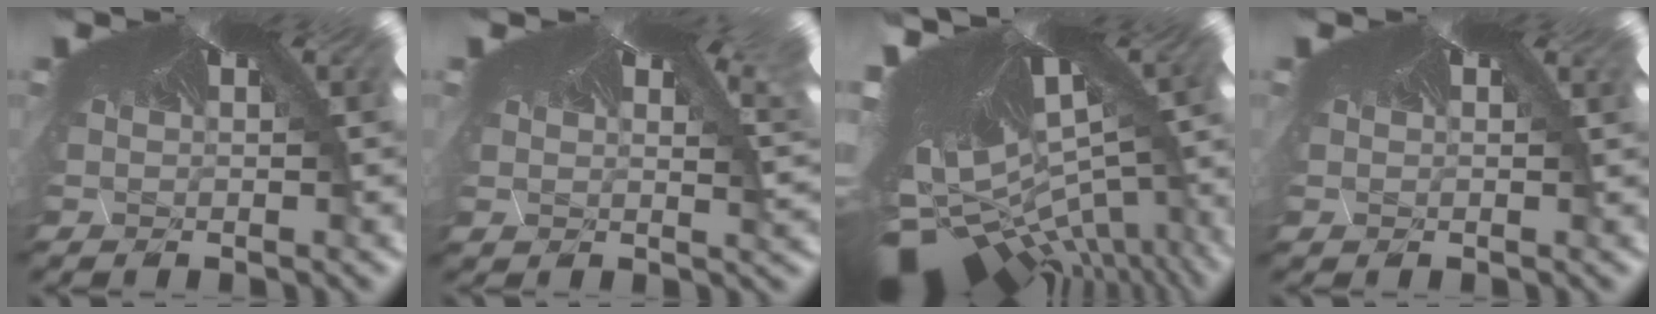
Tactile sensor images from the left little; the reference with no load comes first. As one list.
[{"total": 2.9, "force": [2.3, 1.2, 1.3], "torque": [-0.022, 0.015, 0.035]}, {"total": 7.7, "force": [-7.6, -0.6, 1.2], "torque": [-0.032, -0.101, -0.072]}, {"total": 0.0}]